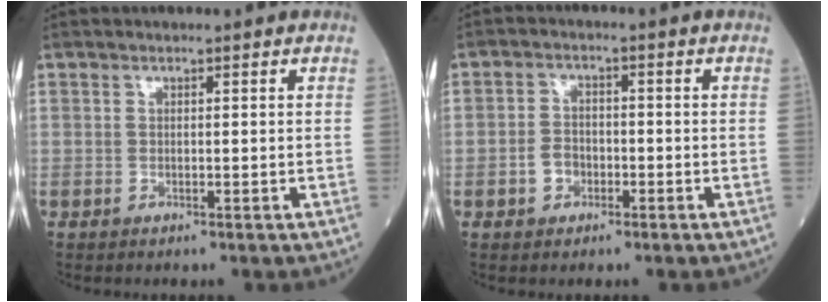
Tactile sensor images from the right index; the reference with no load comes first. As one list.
[{"total": 3.2, "force": [-1.4, 2.4, 1.7], "torque": [-0.030, 0.008, -0.025]}]